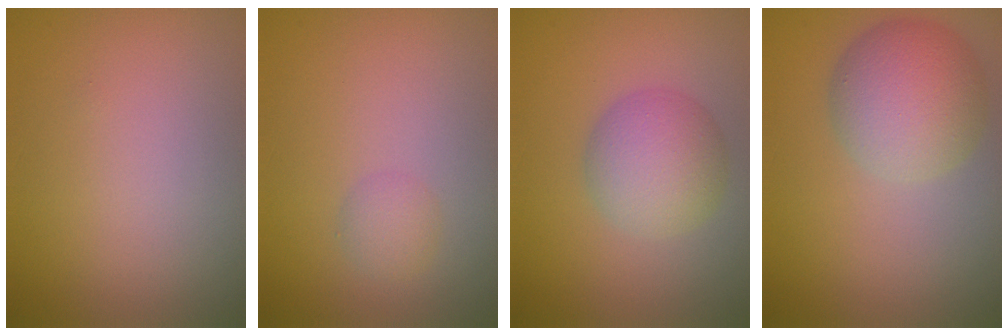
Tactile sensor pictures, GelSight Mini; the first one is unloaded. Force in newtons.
{"total": 1.3, "press": 1.3, "slide": 0.0}
{"total": 4.4, "press": 4.4, "slide": 0.1}
{"total": 6.0, "press": 6.0, "slide": 0.3}